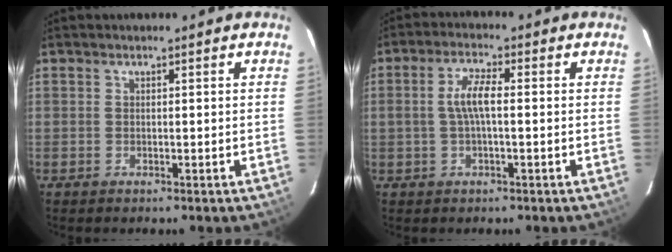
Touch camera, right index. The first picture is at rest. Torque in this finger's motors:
{"motor_torque": [0.37, -0.11, 0.25, 0.12]}